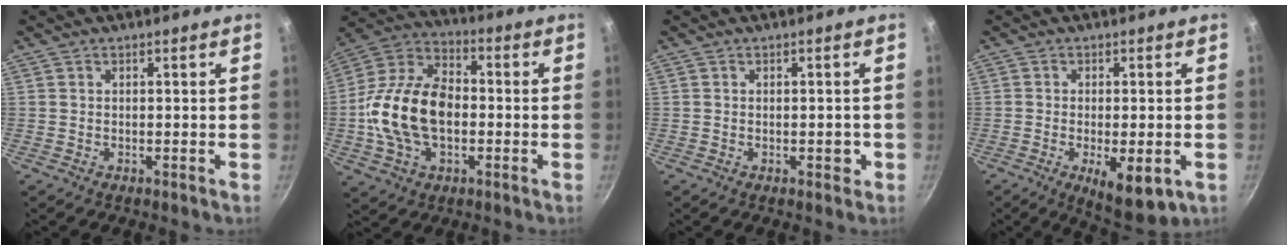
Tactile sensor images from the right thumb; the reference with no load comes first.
{"total": 18.6, "force": [-1.9, 11.9, 14.1], "torque": [-0.241, 0.037, -0.047]}
{"total": 1.8, "force": [-0.5, 1.0, 1.4], "torque": [-0.006, 0.003, -0.009]}
{"total": 9.4, "force": [-3.1, 3.4, 8.2], "torque": [-0.115, -0.003, -0.034]}